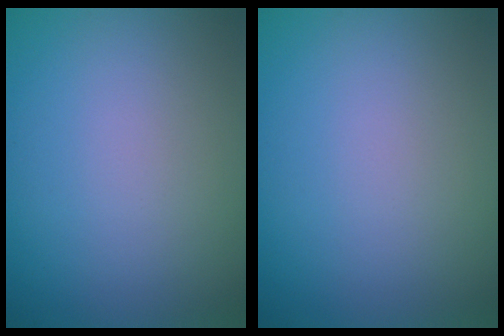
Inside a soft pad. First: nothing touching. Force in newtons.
{"total": 0.0}